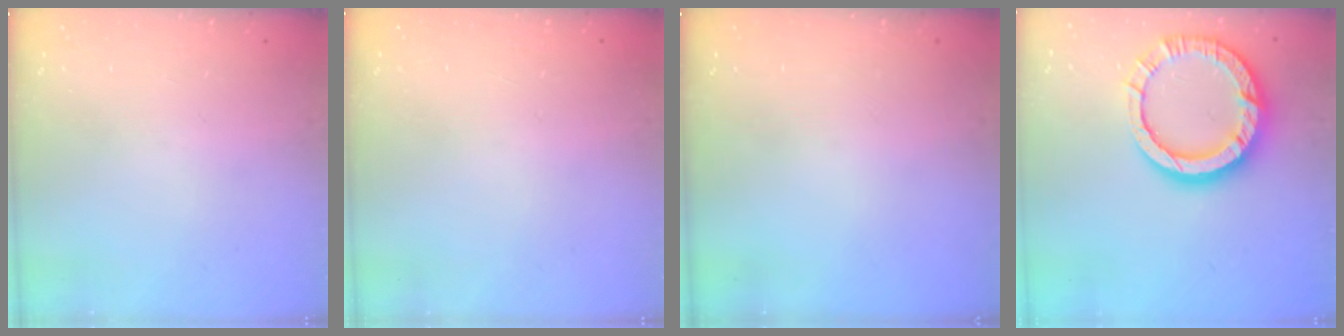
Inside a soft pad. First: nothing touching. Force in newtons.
{"total": 2.5, "press": 2.5, "slide": 0.2}
{"total": 0.0}
{"total": 15.1, "press": 15.0, "slide": 1.5}